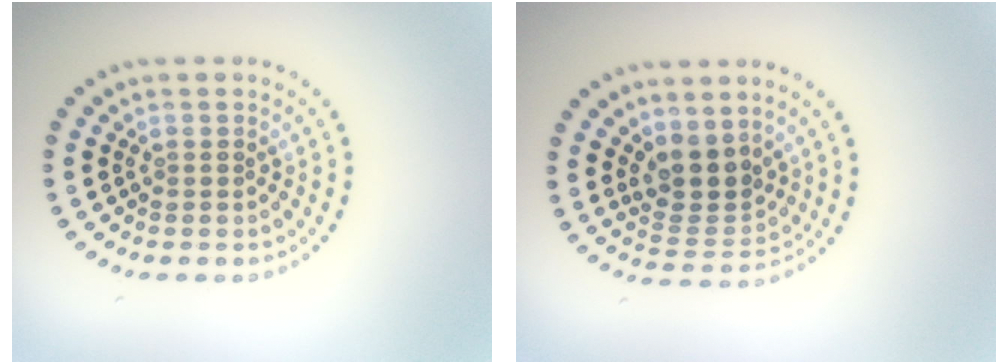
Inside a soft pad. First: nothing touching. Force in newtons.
{"total": 3.4, "press": 2.9, "slide": 1.9}